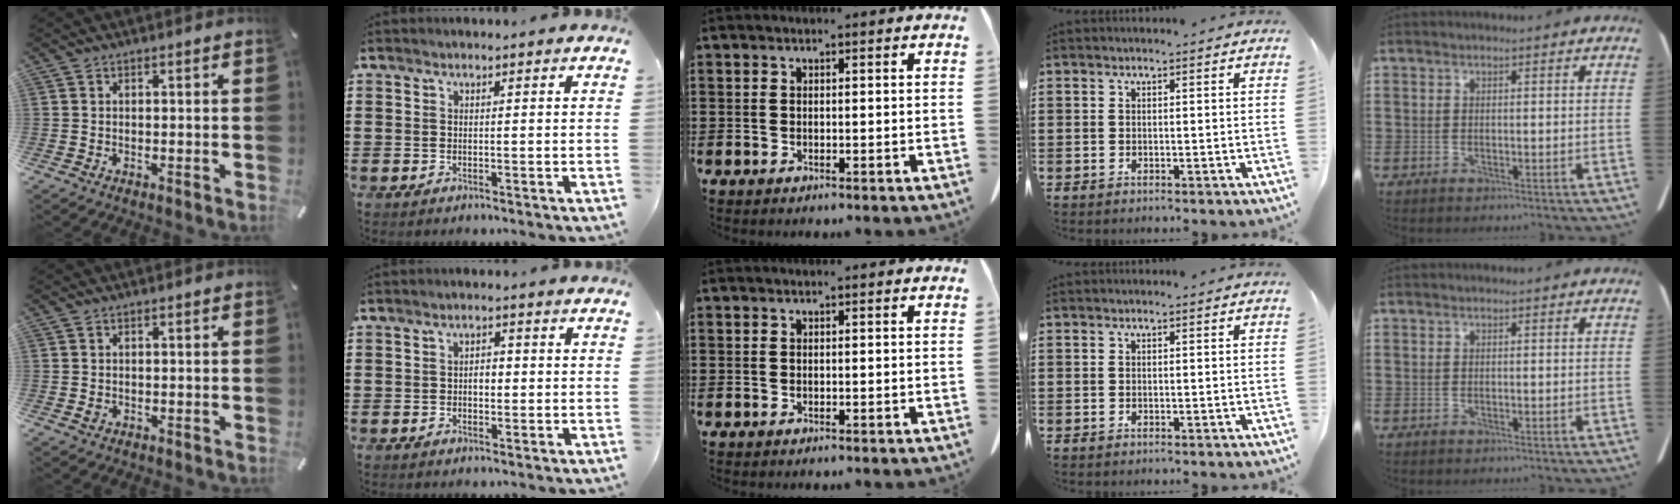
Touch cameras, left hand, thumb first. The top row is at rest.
{"thumb": {"total": 0.9, "force": [-0.1, 0.6, 0.7], "torque": [-0.013, 0.002, -0.003]}, "index": {"total": 2.2, "force": [-0.1, 1.1, 1.9], "torque": [-0.028, 0.002, -0.005]}}